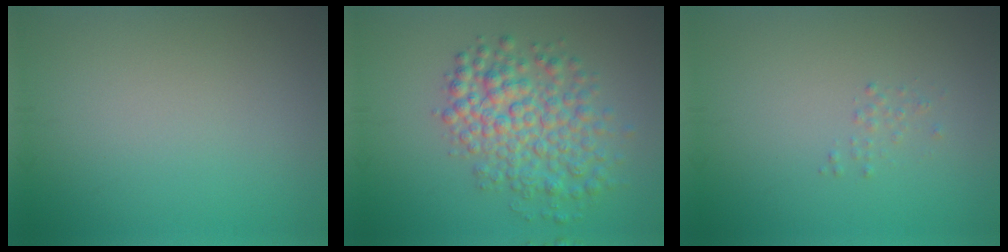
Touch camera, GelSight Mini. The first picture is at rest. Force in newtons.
{"total": 5.9, "press": 5.9, "slide": 0.2}
{"total": 0.6, "press": 0.6, "slide": 0.1}